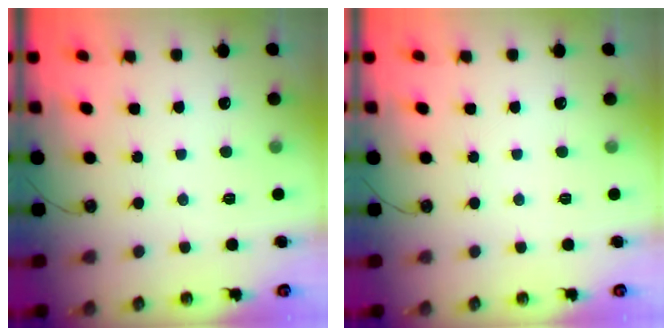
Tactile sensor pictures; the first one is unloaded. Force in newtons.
{"total": 0.0}